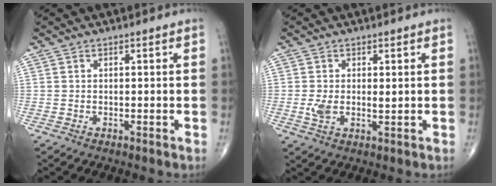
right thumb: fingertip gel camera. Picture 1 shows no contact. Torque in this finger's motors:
{"motor_torque": [0.10, 0.11, 0.15, 0.14, 0.00]}